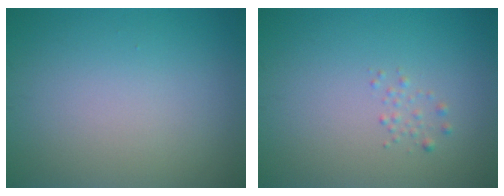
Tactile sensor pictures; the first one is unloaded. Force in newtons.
{"total": 0.8, "press": 0.8, "slide": 0.0}